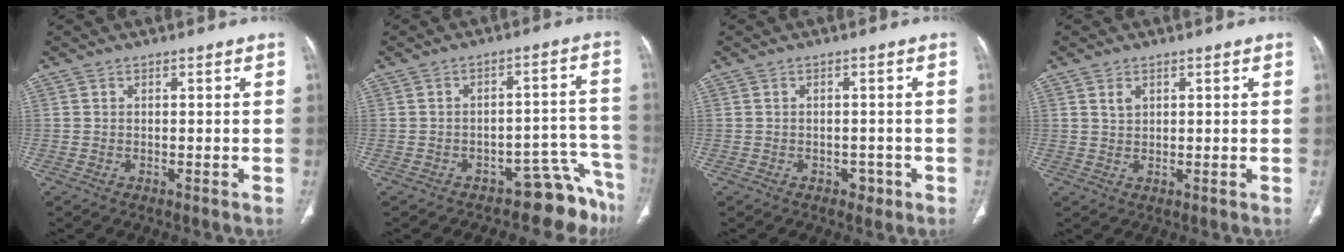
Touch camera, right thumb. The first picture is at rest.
{"total": 7.7, "force": [-7.0, 3.0, 1.1], "torque": [0.042, 0.114, -0.096]}
{"total": 2.1, "force": [-1.0, 1.7, 0.8], "torque": [0.000, 0.005, -0.010]}
{"total": 2.0, "force": [1.0, 1.3, 1.1], "torque": [-0.019, -0.004, 0.024]}